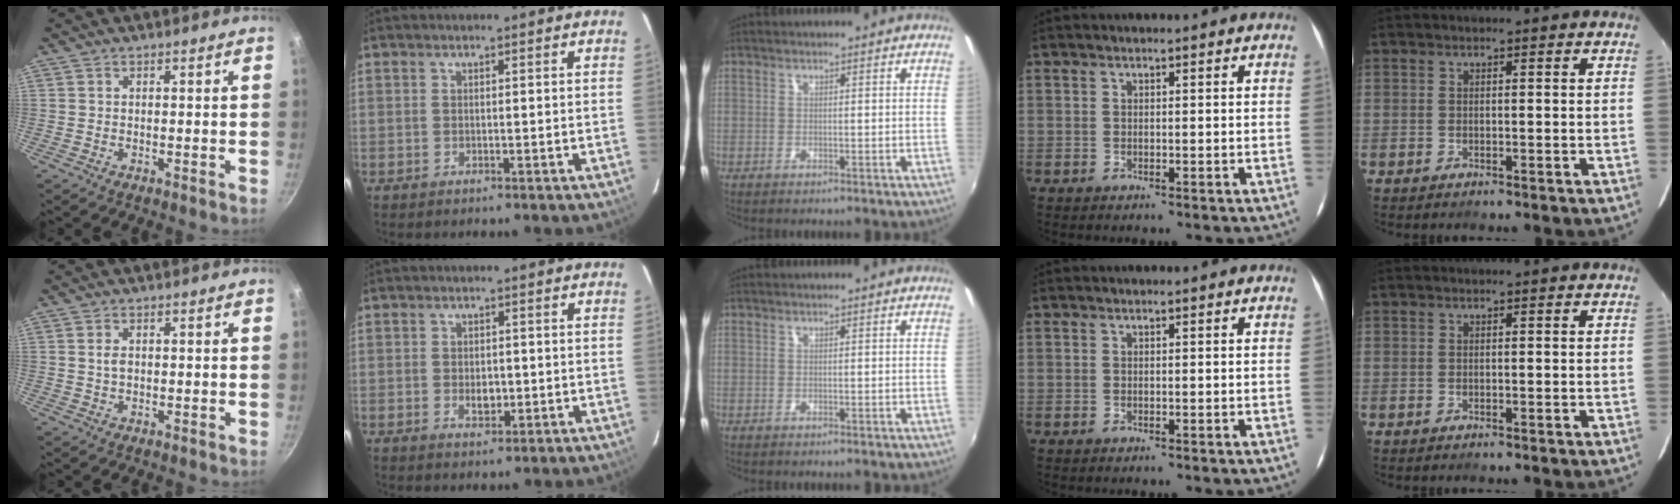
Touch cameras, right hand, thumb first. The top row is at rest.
{"thumb": {"total": 1.8, "force": [0.2, 1.1, 1.4], "torque": [-0.021, 0.002, 0.003]}, "index": {"total": 3.2, "force": [-0.6, 2.2, 2.3], "torque": [-0.039, -0.001, -0.008]}}